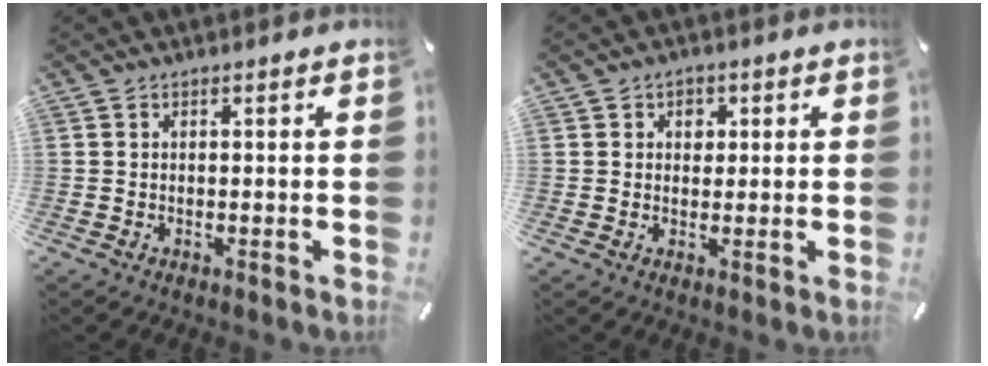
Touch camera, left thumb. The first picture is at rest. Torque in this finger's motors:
{"motor_torque": [0.20, 0.36, 0.16, -0.51, 0.03]}